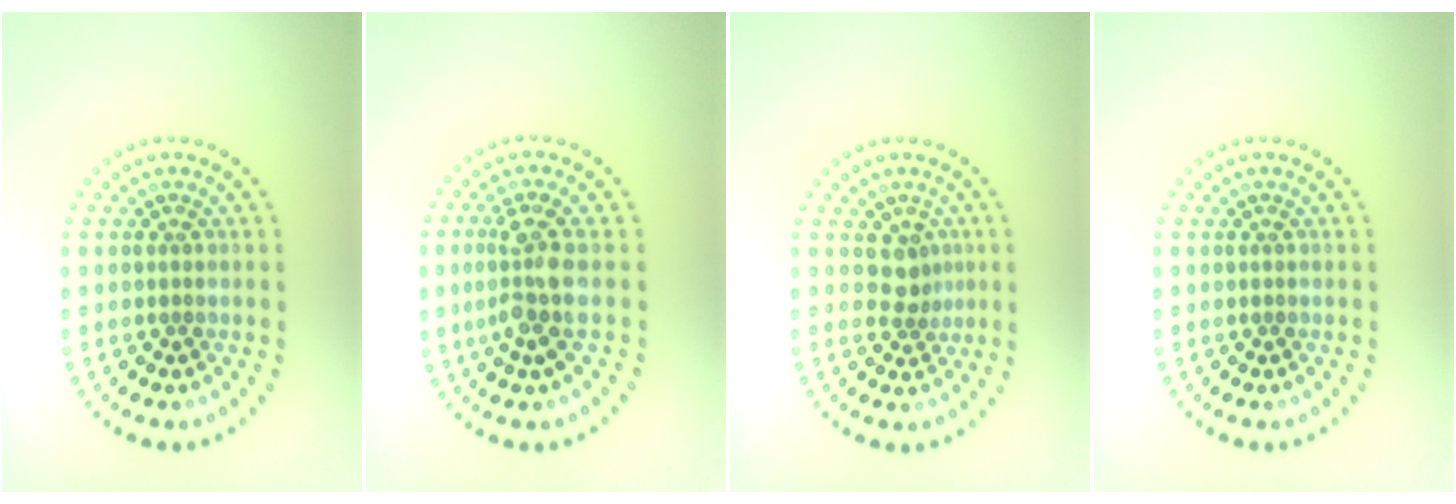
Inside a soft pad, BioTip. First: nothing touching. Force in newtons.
{"total": 3.5, "press": 2.8, "slide": 2.2}
{"total": 2.0, "press": 1.5, "slide": 1.3}
{"total": 0.0}